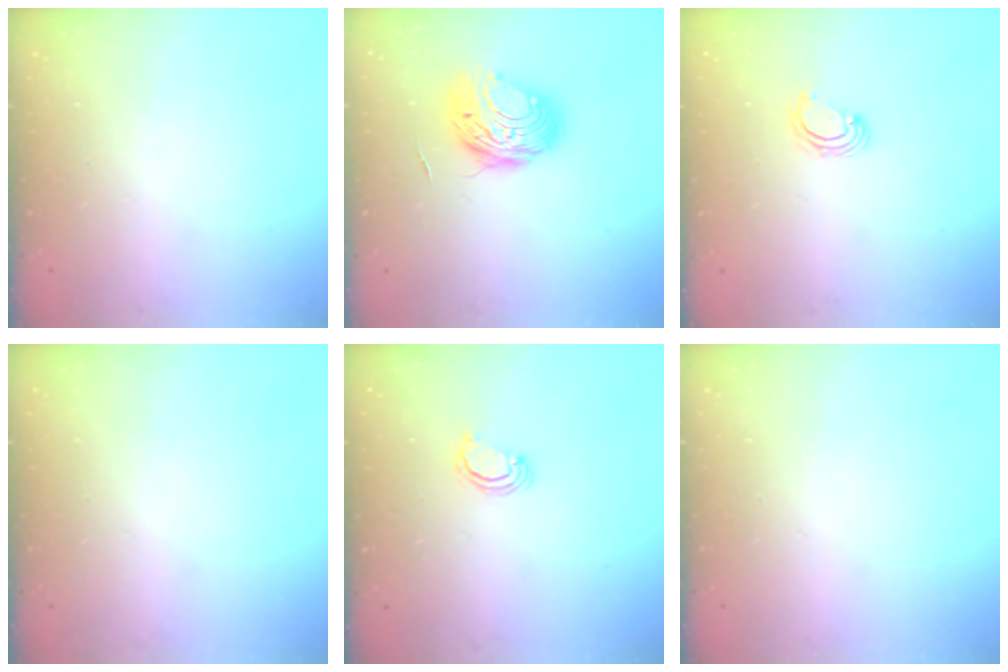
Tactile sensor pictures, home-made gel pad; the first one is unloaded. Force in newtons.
{"total": 10.0, "press": 10.0, "slide": 0.8}
{"total": 2.8, "press": 2.8, "slide": 0.3}
{"total": 0.0}
{"total": 2.4, "press": 2.4, "slide": 0.3}
{"total": 0.0}